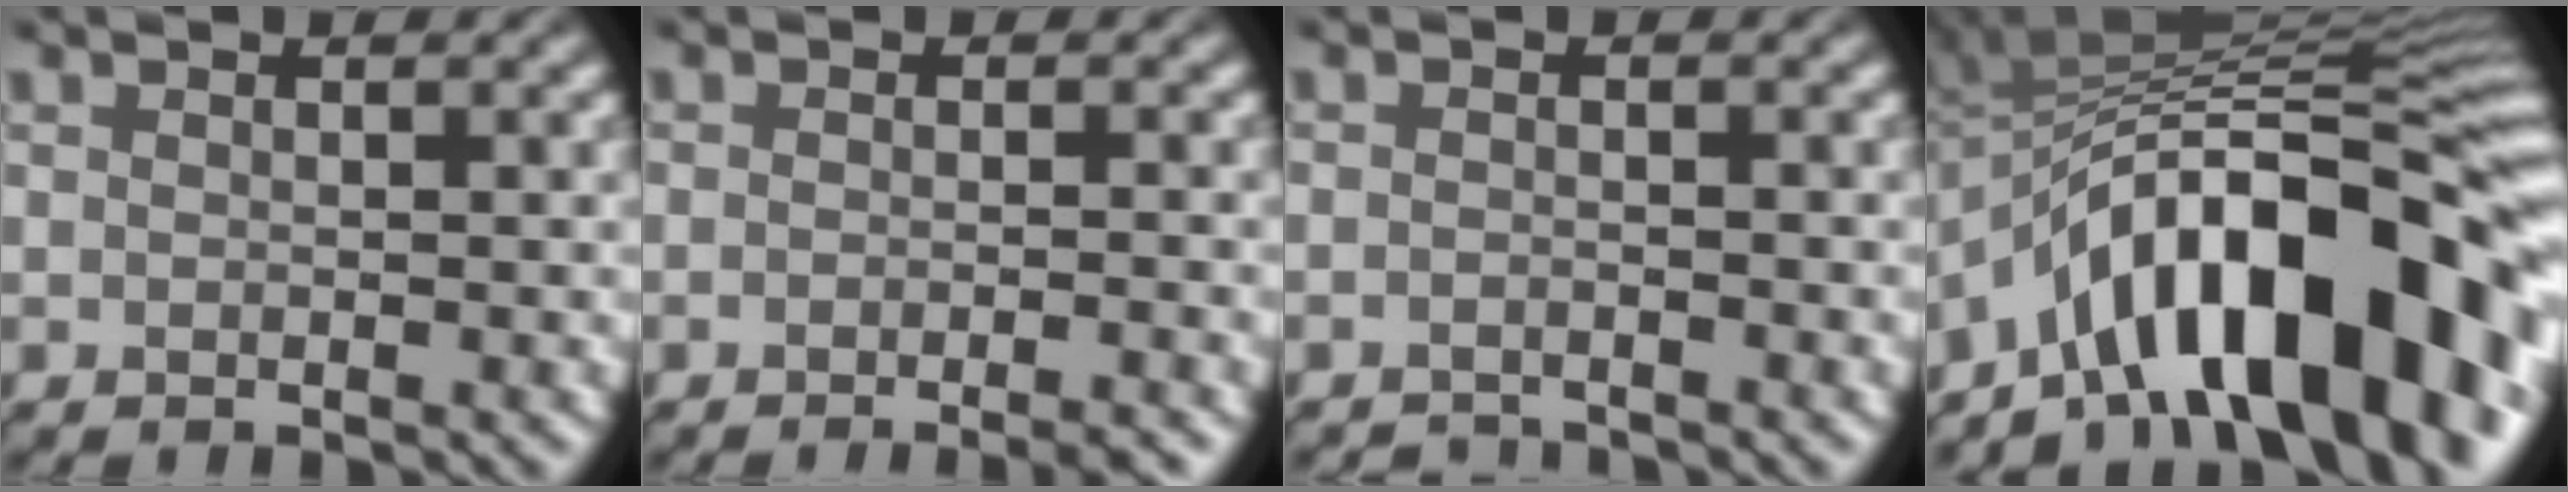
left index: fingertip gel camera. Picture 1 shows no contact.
{"total": 2.4, "force": [-1.6, 0.4, 1.7], "torque": [-0.014, -0.003, -0.030]}
{"total": 1.8, "force": [-1.8, 0.0, -0.2], "torque": [0.004, -0.008, -0.034]}
{"total": 15.3, "force": [-8.2, 5.8, 11.5], "torque": [-0.153, 0.035, -0.148]}